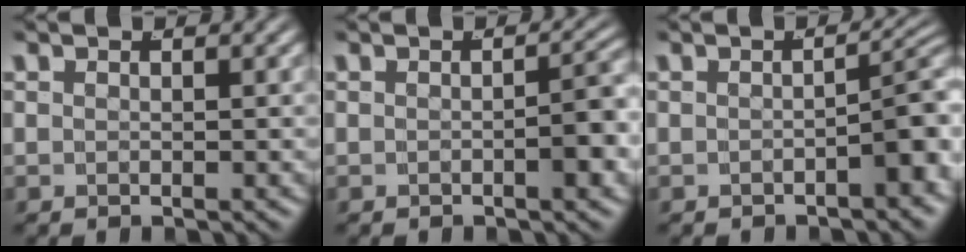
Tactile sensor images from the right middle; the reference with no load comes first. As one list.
[{"total": 2.5, "force": [-0.9, 0.5, 2.2], "torque": [-0.026, 0.004, -0.015]}, {"total": 4.0, "force": [-1.5, 1.2, 3.5], "torque": [-0.030, 0.005, -0.025]}]